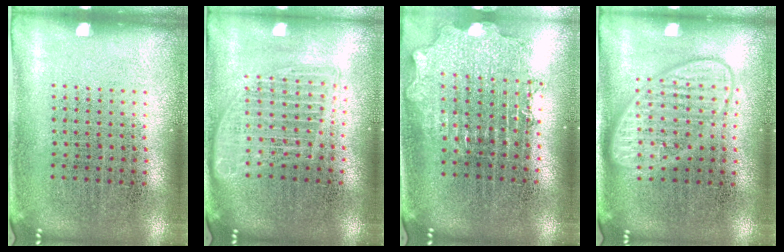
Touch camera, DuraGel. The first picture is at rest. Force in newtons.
{"total": 1.6, "press": 1.4, "slide": 0.8}
{"total": 1.9, "press": 1.5, "slide": 1.2}
{"total": 2.8, "press": 2.8, "slide": 0.5}